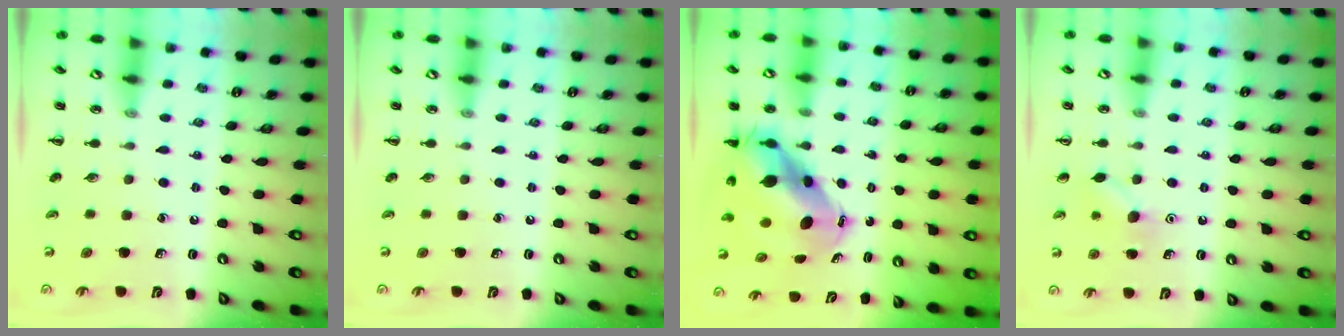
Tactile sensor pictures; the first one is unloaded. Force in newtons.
{"total": 0.0}
{"total": 10.0, "press": 9.7, "slide": 2.6}
{"total": 7.5, "press": 7.3, "slide": 1.7}